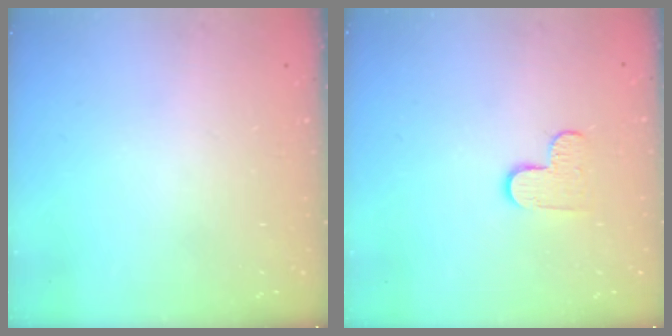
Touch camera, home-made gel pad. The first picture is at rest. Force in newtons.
{"total": 6.2, "press": 6.2, "slide": 0.5}